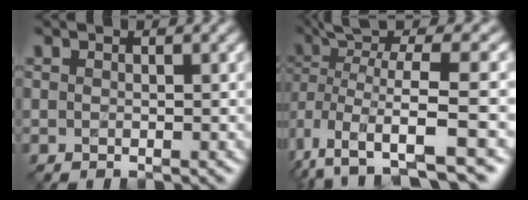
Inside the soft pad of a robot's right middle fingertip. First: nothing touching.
{"total": 8.0, "force": [-1.1, 2.9, 7.4], "torque": [-0.145, -0.007, -0.019]}